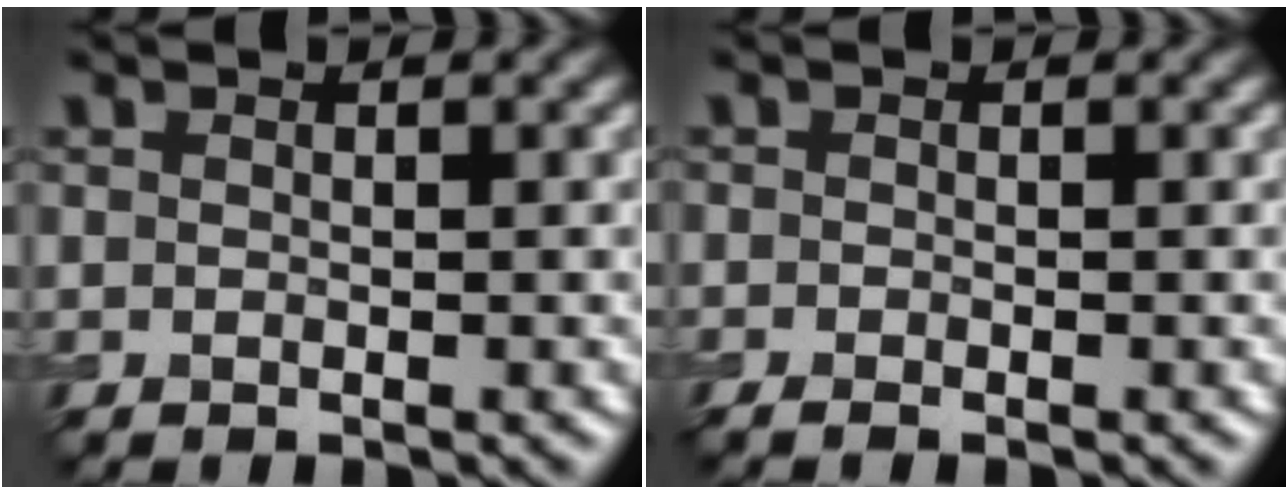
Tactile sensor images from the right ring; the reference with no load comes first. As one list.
[{"total": 0.9, "force": [-0.6, 0.2, 0.6], "torque": [-0.013, -0.005, -0.014]}]